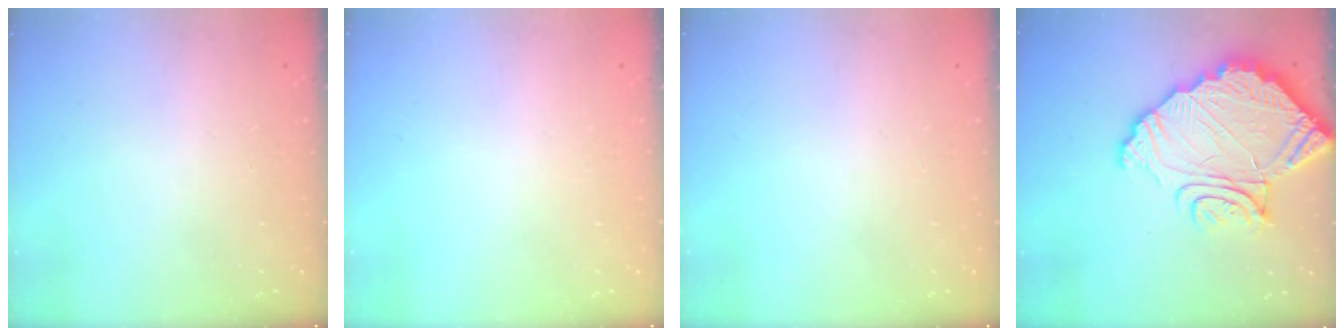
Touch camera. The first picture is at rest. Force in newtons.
{"total": 0.0}
{"total": 0.0}
{"total": 17.8, "press": 17.8, "slide": 1.3}